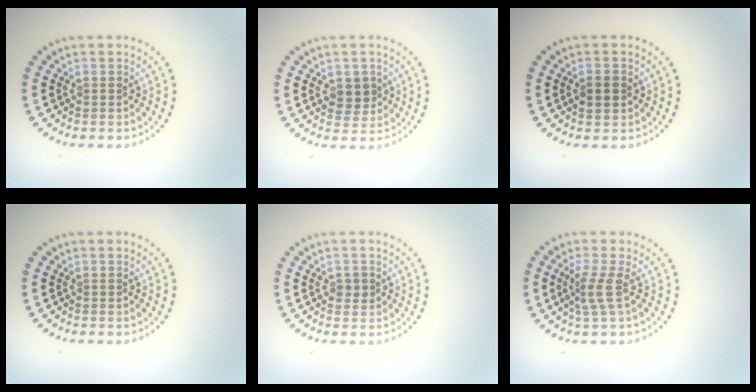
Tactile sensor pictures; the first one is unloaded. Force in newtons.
{"total": 2.6, "press": 2.5, "slide": 0.8}
{"total": 2.4, "press": 2.4, "slide": 0.1}
{"total": 0.0}
{"total": 1.2, "press": 1.2, "slide": 0.1}
{"total": 2.4, "press": 1.7, "slide": 1.7}